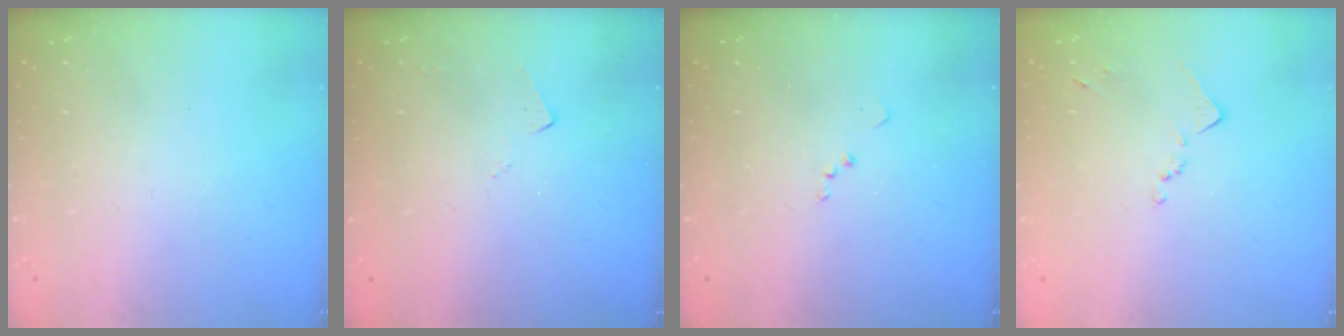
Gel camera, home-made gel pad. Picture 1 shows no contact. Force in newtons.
{"total": 3.4, "press": 3.3, "slide": 0.4}
{"total": 8.6, "press": 8.5, "slide": 1.1}
{"total": 8.9, "press": 8.8, "slide": 0.9}